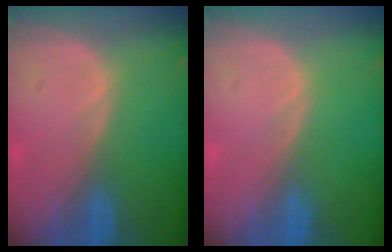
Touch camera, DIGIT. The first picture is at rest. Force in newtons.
{"total": 0.0}